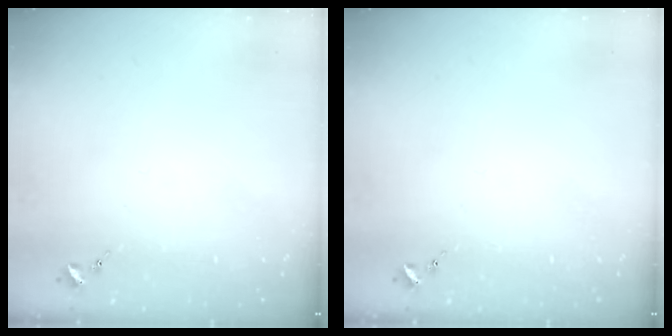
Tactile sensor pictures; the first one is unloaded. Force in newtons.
{"total": 0.0}